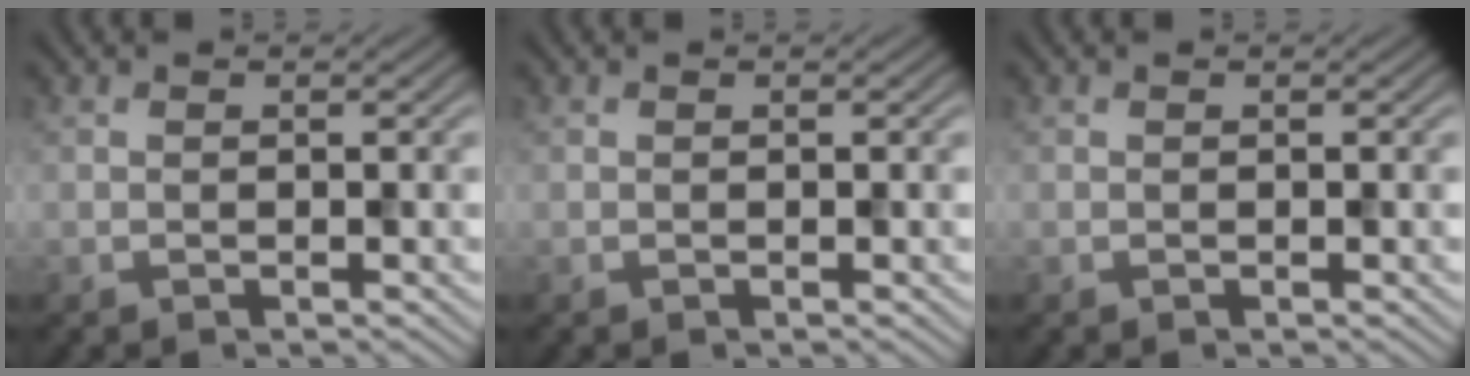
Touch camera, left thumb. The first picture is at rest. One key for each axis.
{"total": 0.0}
{"total": 0.0}